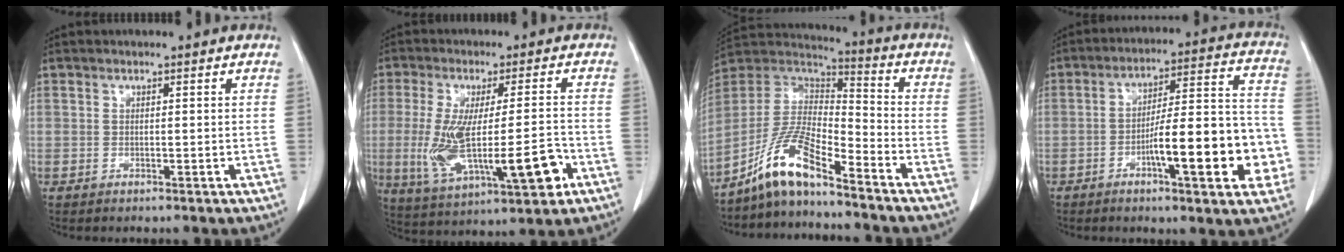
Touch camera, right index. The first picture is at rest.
{"total": 15.3, "force": [-3.7, 3.4, 14.5], "torque": [-0.267, -0.010, -0.045]}
{"total": 11.3, "force": [-8.4, 1.6, 7.3], "torque": [-0.162, 0.014, -0.160]}
{"total": 16.4, "force": [-5.0, 3.1, 15.3], "torque": [-0.214, 0.025, -0.069]}